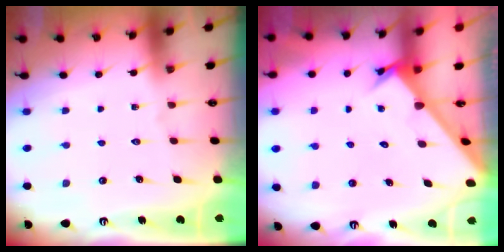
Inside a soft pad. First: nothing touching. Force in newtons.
{"total": 2.6, "press": 2.6, "slide": 0.3}